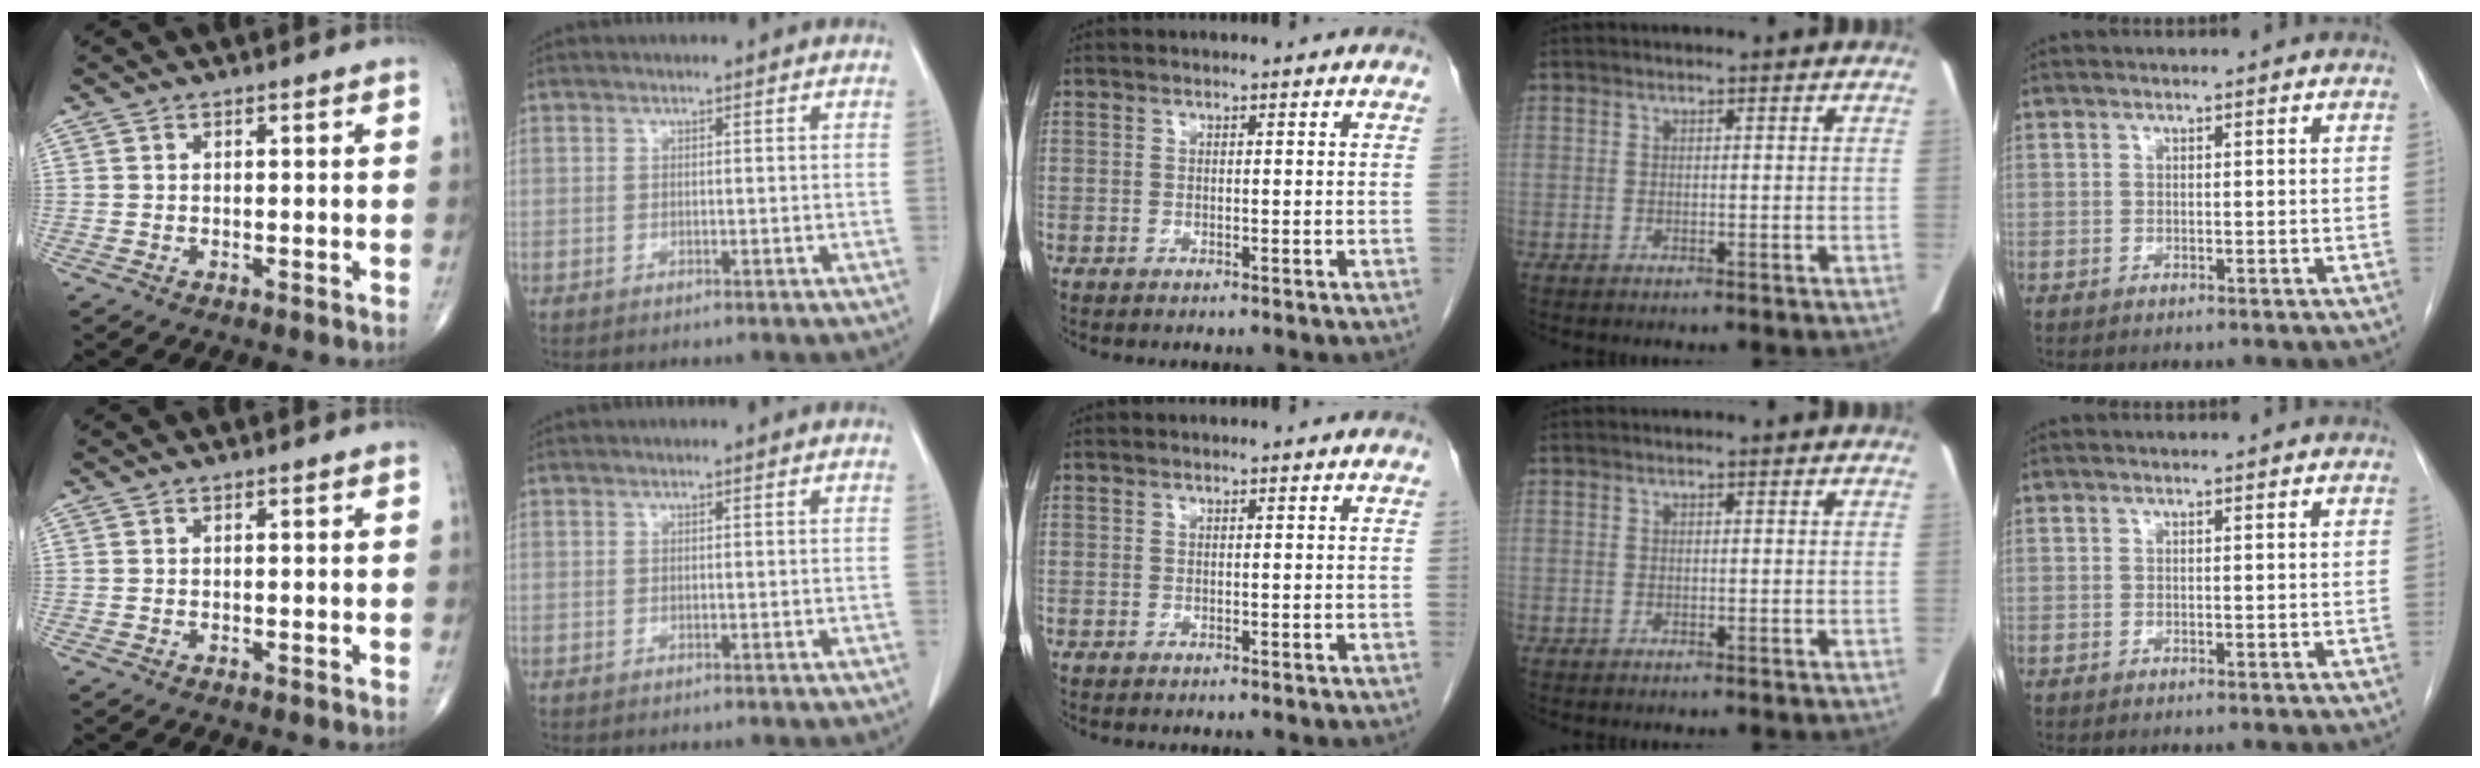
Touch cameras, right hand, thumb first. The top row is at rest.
{}